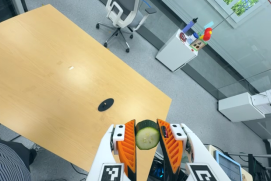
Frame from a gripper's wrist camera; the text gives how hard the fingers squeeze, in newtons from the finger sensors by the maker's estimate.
{"total": 8.5, "left": 7.7, "right": 9.2}